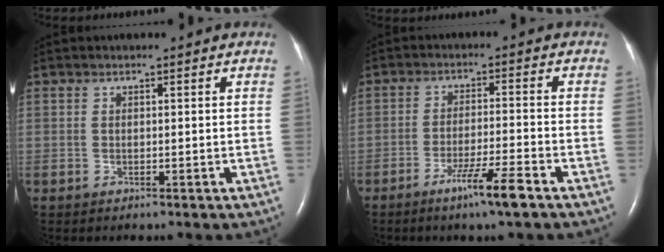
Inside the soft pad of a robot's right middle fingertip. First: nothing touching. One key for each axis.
{"total": 6.3, "fx": -4.1, "fy": -0.6, "fz": 4.8, "tx": -0.087, "ty": -0.012, "tz": -0.076}